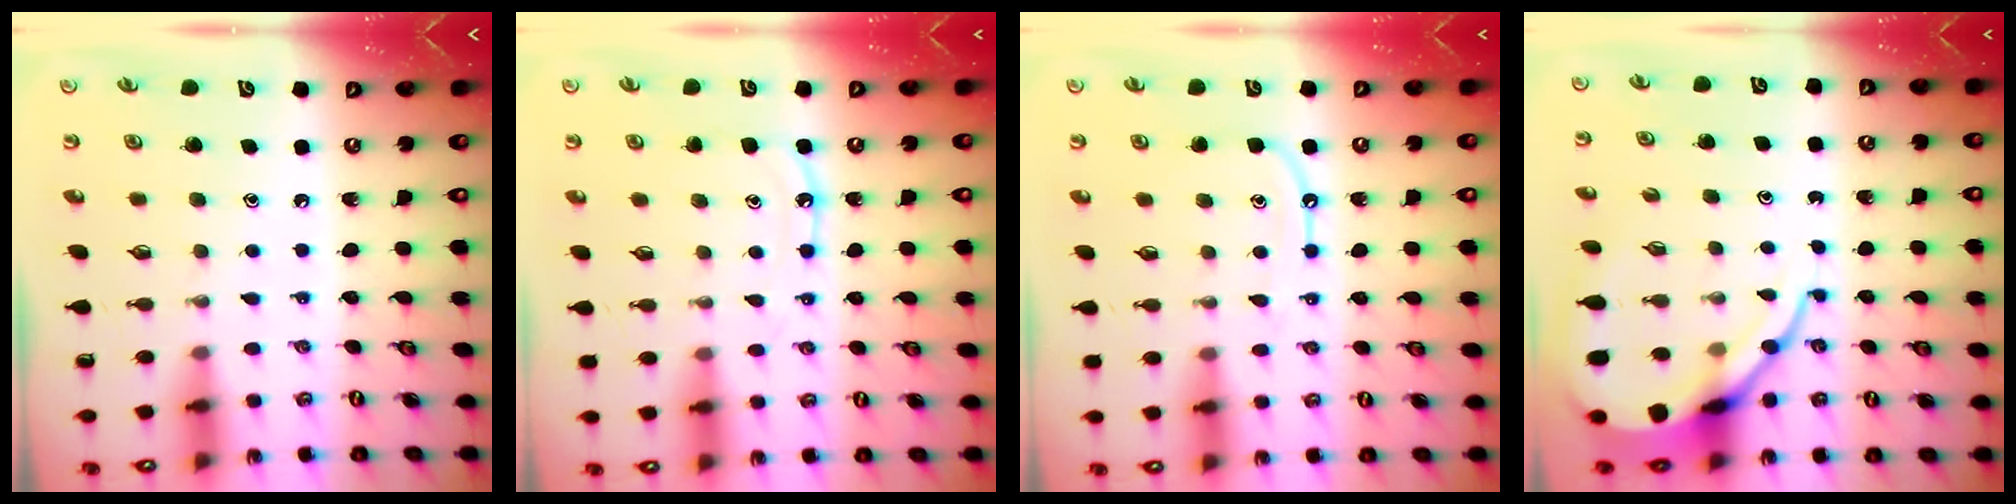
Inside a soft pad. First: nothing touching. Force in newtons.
{"total": 8.8, "press": 8.8, "slide": 0.5}
{"total": 8.3, "press": 8.3, "slide": 0.6}
{"total": 12.2, "press": 12.2, "slide": 1.3}